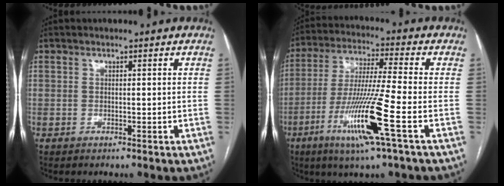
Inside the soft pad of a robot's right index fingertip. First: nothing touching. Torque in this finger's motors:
{"motor_torque": [2.02, -0.12, 1.05, 0.21]}